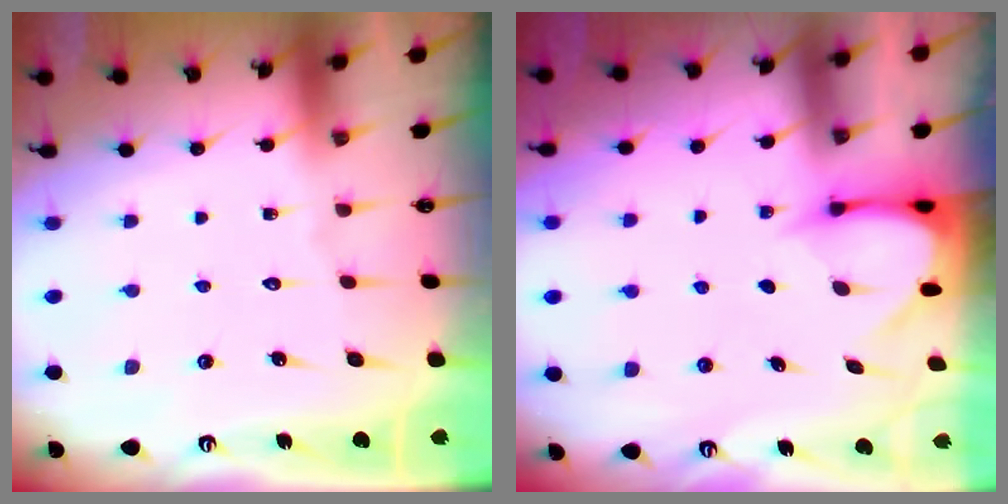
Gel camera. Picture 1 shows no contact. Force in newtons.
{"total": 3.7, "press": 3.7, "slide": 0.3}